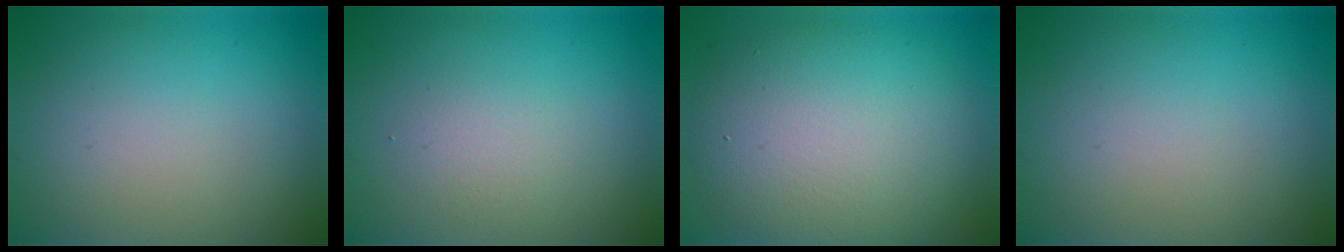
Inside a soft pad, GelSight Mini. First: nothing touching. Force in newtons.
{"total": 1.9, "press": 1.9, "slide": 0.2}
{"total": 9.5, "press": 9.5, "slide": 0.3}
{"total": 0.0}